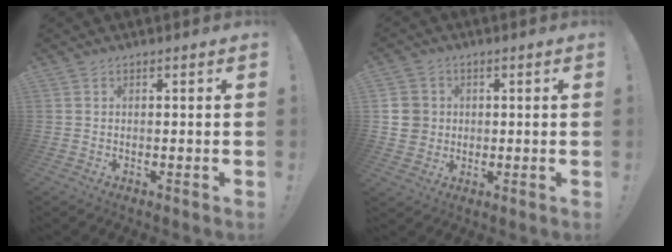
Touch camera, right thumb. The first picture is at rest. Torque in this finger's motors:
{"motor_torque": [0.01, 0.06, -0.36, -0.18, 0.00]}